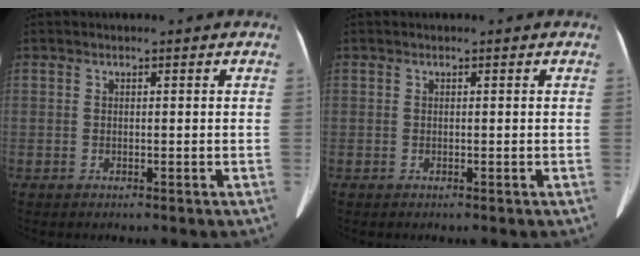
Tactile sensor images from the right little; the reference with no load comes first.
{"total": 0.0}